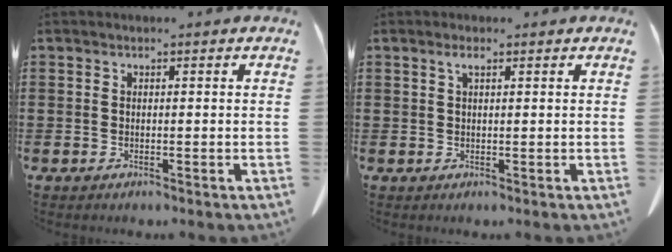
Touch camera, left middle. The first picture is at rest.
{"total": 1.5, "force": [0.8, 0.4, 1.2], "torque": [-0.026, 0.002, 0.014]}